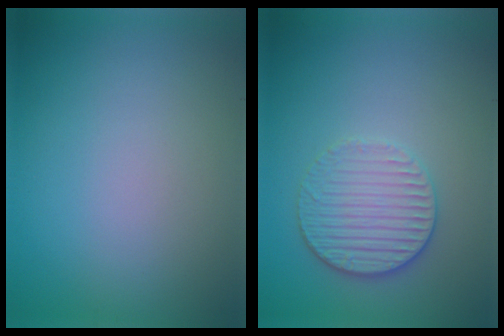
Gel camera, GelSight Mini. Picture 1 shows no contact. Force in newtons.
{"total": 3.4, "press": 3.2, "slide": 1.1}